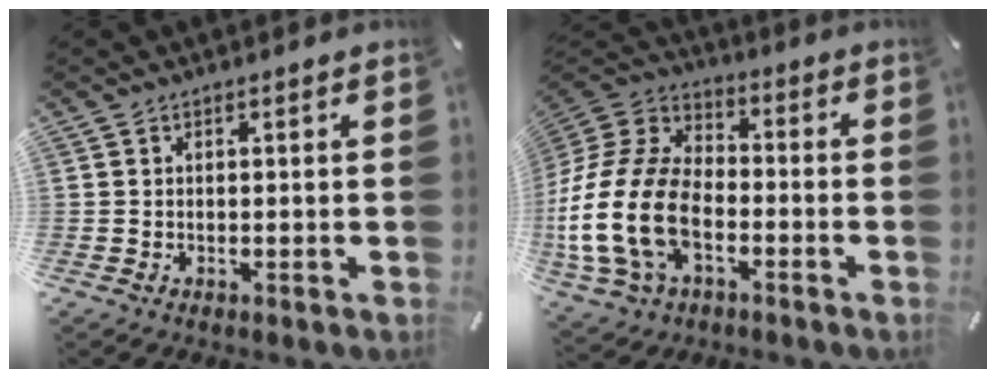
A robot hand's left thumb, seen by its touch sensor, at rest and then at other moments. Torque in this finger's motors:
{"motor_torque": [0.60, 2.59, 2.77, 0.00, 1.05]}